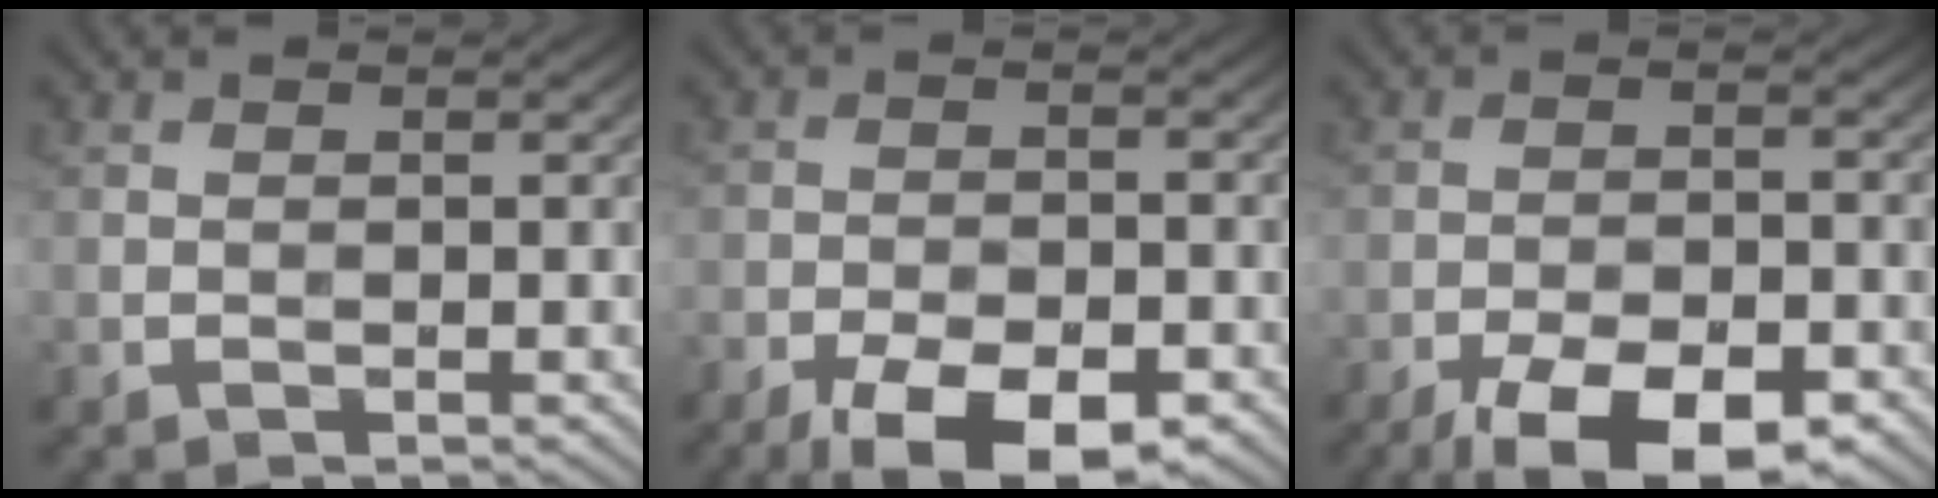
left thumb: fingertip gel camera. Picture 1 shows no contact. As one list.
[{"total": 11.5, "force": [-8.3, 4.3, 6.7], "torque": [-0.114, -0.021, -0.129]}, {"total": 12.6, "force": [-9.1, 4.4, 7.5], "torque": [-0.130, -0.023, -0.139]}]